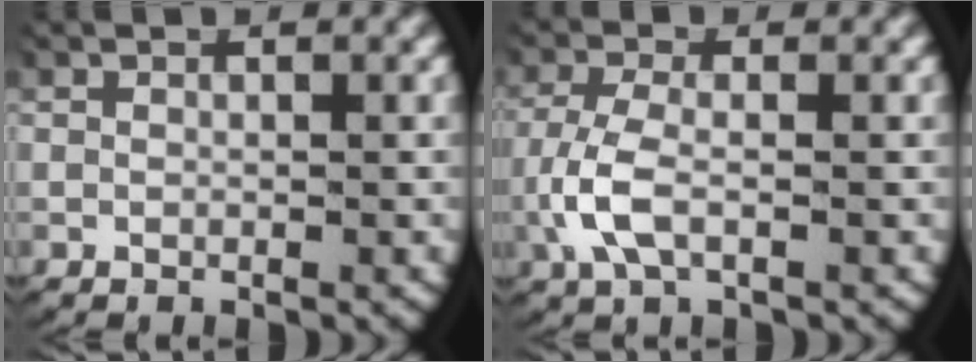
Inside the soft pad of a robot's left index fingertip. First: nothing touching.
{"total": 4.2, "force": [-0.8, 2.3, 3.4], "torque": [-0.098, -0.016, -0.006]}